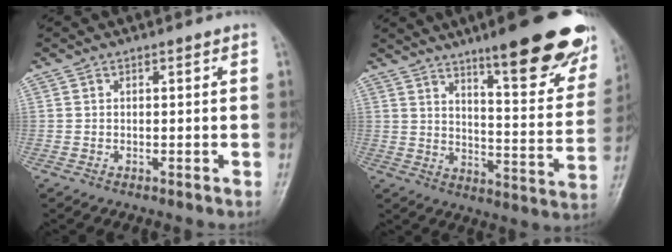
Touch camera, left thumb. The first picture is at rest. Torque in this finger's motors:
{"motor_torque": [3.01, 1.38, 1.76, -1.01, 0.36]}